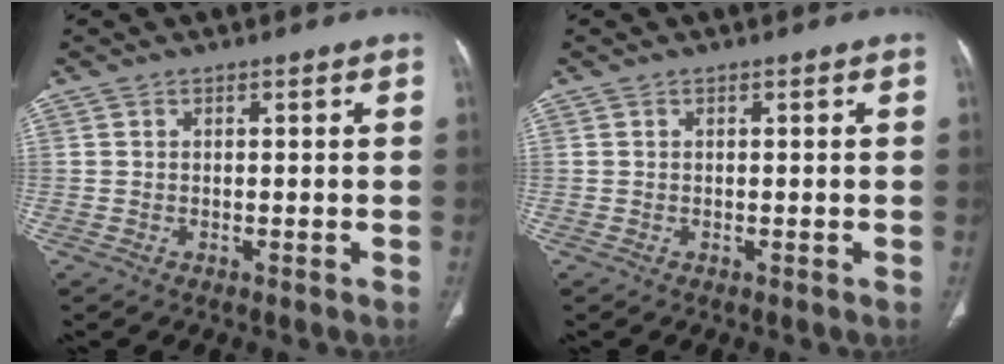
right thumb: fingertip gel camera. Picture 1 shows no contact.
{"total": 0.0}